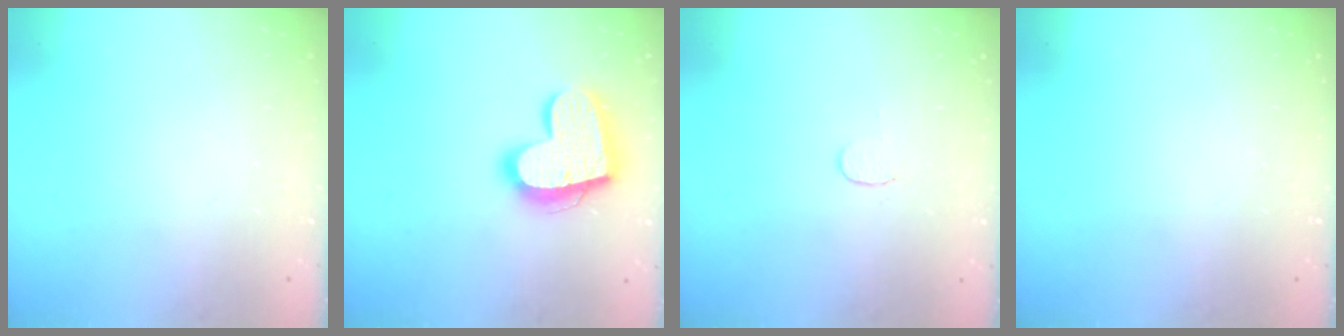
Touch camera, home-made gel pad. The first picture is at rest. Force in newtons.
{"total": 18.3, "press": 18.2, "slide": 1.4}
{"total": 3.5, "press": 3.5, "slide": 0.3}
{"total": 0.0}